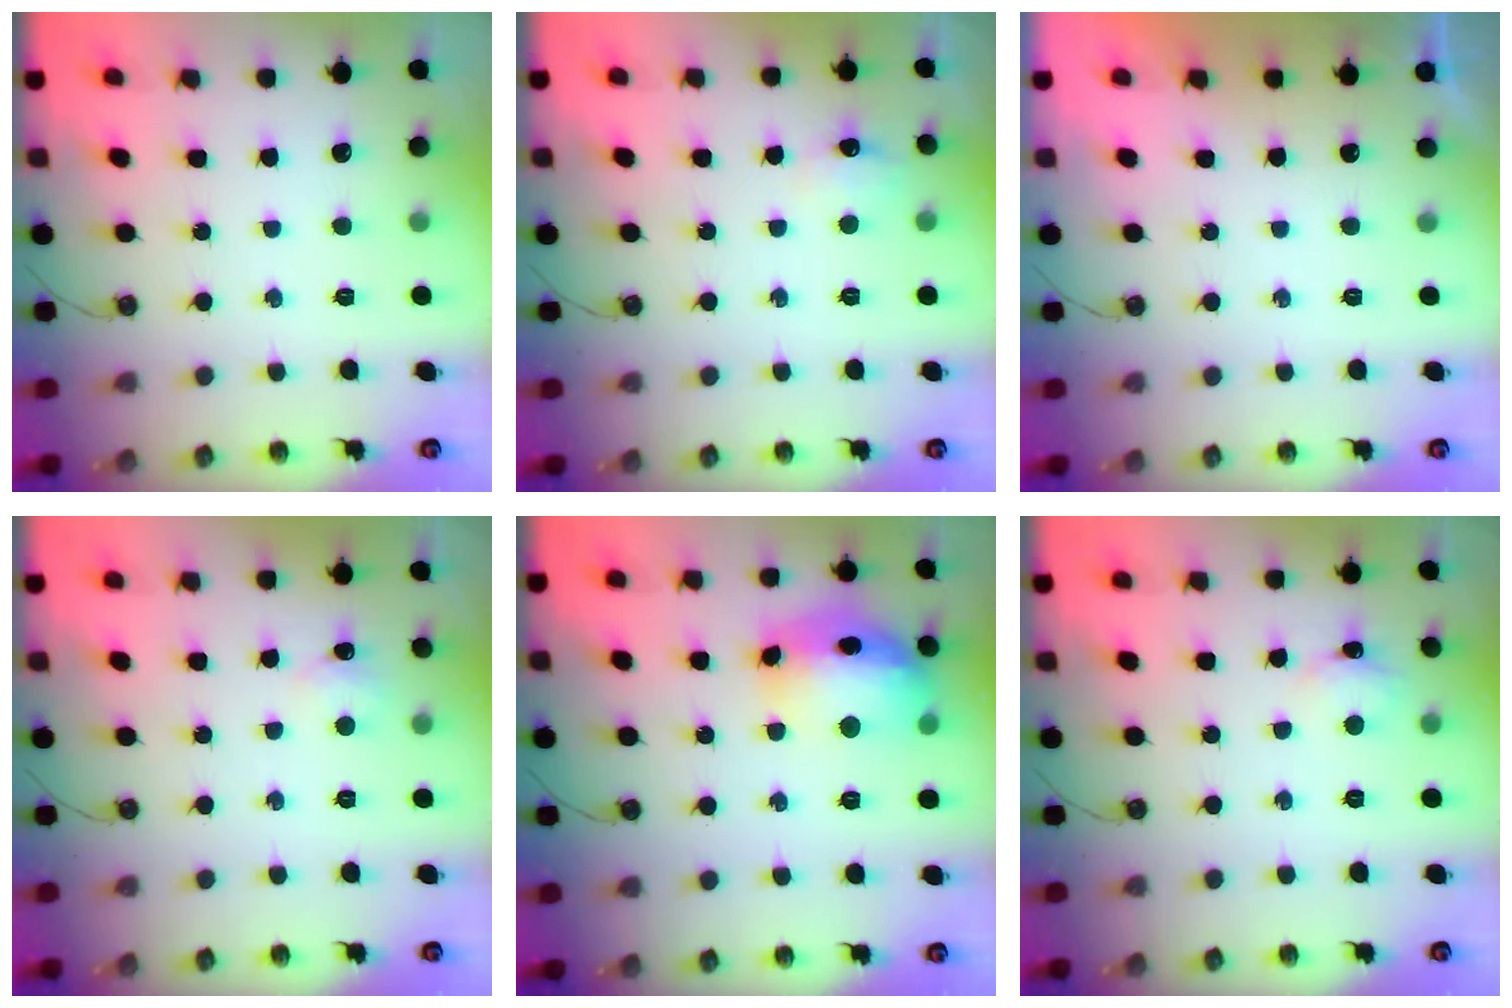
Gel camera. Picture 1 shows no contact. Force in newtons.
{"total": 6.5, "press": 6.5, "slide": 1.0}
{"total": 0.0}
{"total": 5.7, "press": 5.6, "slide": 0.9}
{"total": 17.9, "press": 17.8, "slide": 1.4}
{"total": 5.3, "press": 5.3, "slide": 0.8}